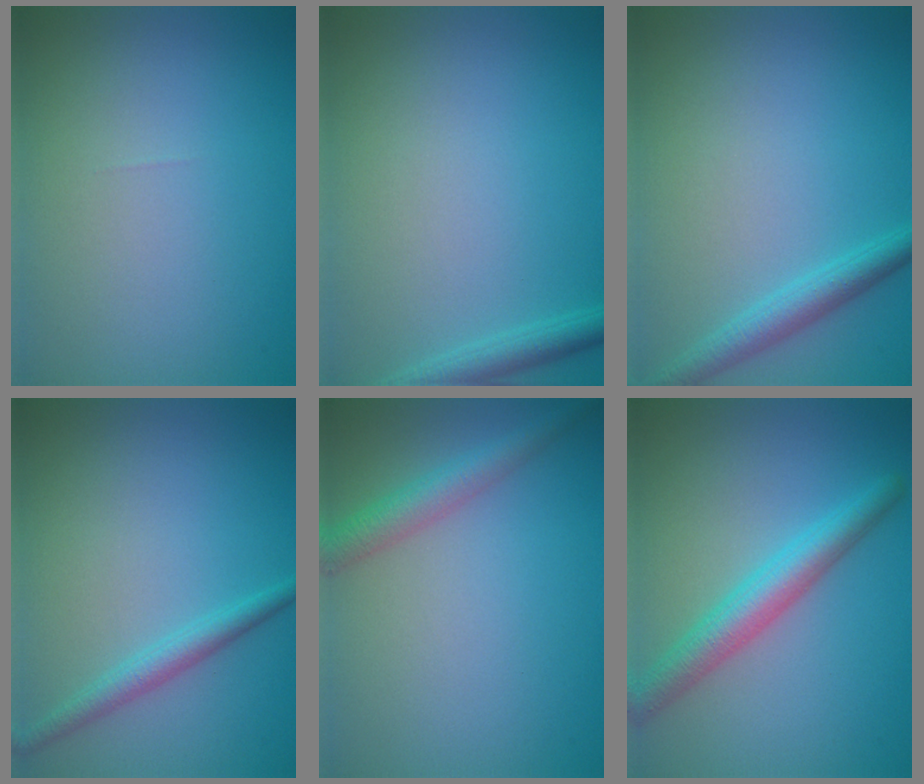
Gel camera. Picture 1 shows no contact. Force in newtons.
{"total": 1.9, "press": 1.9, "slide": 0.1}
{"total": 2.5, "press": 2.5, "slide": 0.1}
{"total": 2.1, "press": 2.1, "slide": 0.1}
{"total": 2.9, "press": 2.9, "slide": 0.0}
{"total": 4.1, "press": 4.1, "slide": 0.1}